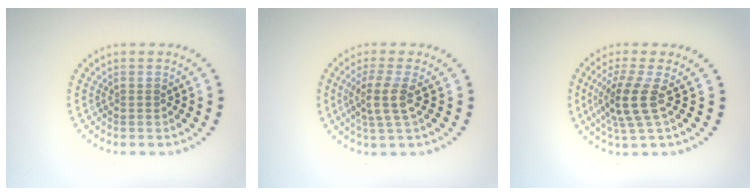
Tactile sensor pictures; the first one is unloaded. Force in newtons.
{"total": 2.9, "press": 2.3, "slide": 1.8}
{"total": 3.6, "press": 2.7, "slide": 2.3}